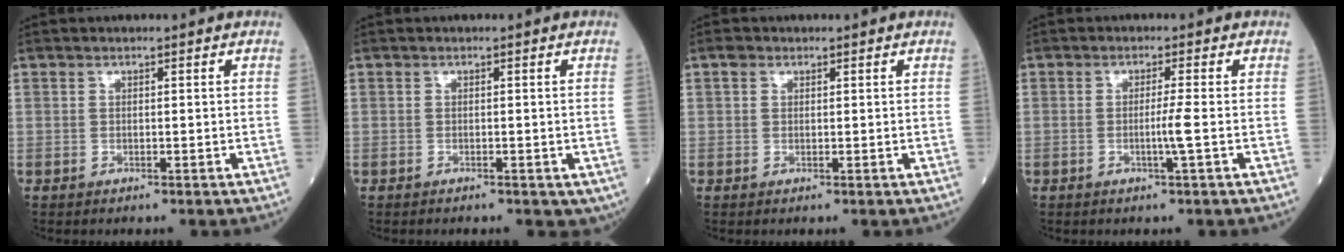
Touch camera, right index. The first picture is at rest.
{"total": 2.3, "force": [-1.2, 1.2, 1.6], "torque": [-0.013, -0.001, -0.016]}
{"total": 1.0, "force": [0.5, 0.8, 0.4], "torque": [-0.008, 0.008, 0.008]}
{"total": 2.4, "force": [-0.5, -0.7, 2.3], "torque": [-0.047, -0.003, -0.008]}